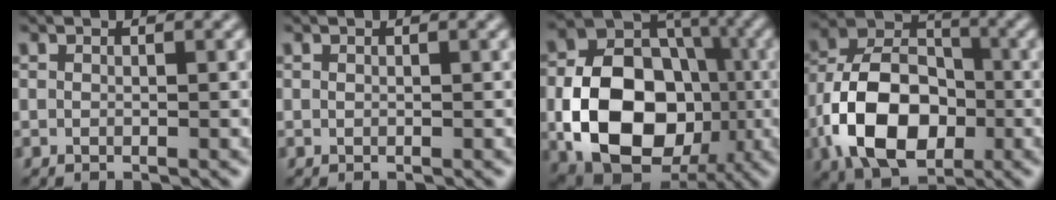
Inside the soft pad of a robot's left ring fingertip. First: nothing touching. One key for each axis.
{"total": 0.0}
{"total": 13.3, "fx": -2.8, "fy": 9.7, "fz": 8.6, "tx": -0.150, "ty": -0.012, "tz": -0.054}
{"total": 11.0, "fx": -3.4, "fy": 7.3, "fz": 7.5, "tx": -0.148, "ty": 0.004, "tz": -0.071}